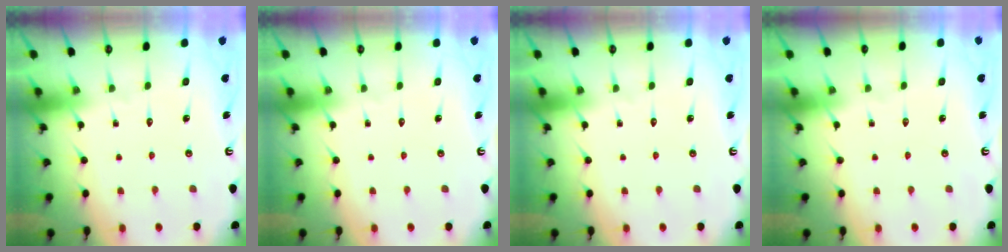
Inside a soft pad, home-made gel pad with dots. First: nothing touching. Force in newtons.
{"total": 0.0}
{"total": 0.0}
{"total": 0.0}